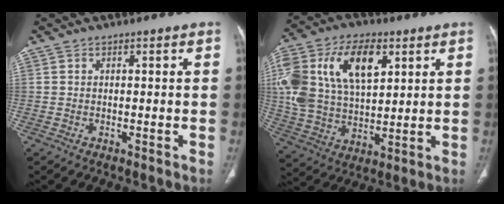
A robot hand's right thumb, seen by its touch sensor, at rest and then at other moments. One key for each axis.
{"total": 24.3, "fx": 8.2, "fy": 14.5, "fz": 17.7, "tx": -0.368, "ty": 0.011, "tz": 0.153}